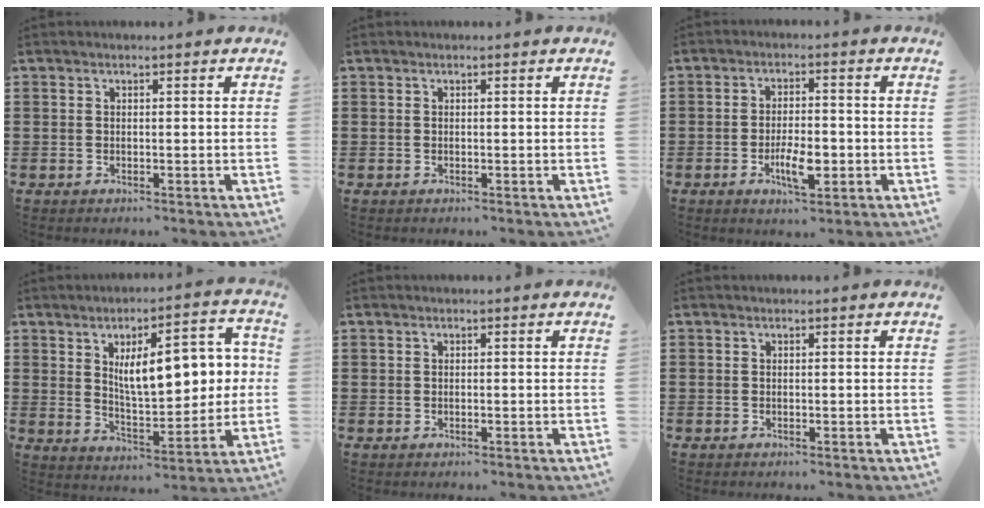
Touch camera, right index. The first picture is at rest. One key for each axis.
{"total": 0.0}
{"total": 5.7, "fx": -1.8, "fy": 2.1, "fz": 5.0, "tx": -0.096, "ty": 0.001, "tz": -0.033}
{"total": 11.7, "fx": 2.9, "fy": 5.1, "fz": 10.1, "tx": -0.154, "ty": -0.001, "tz": 0.044}
{"total": 0.0}
{"total": 0.0}